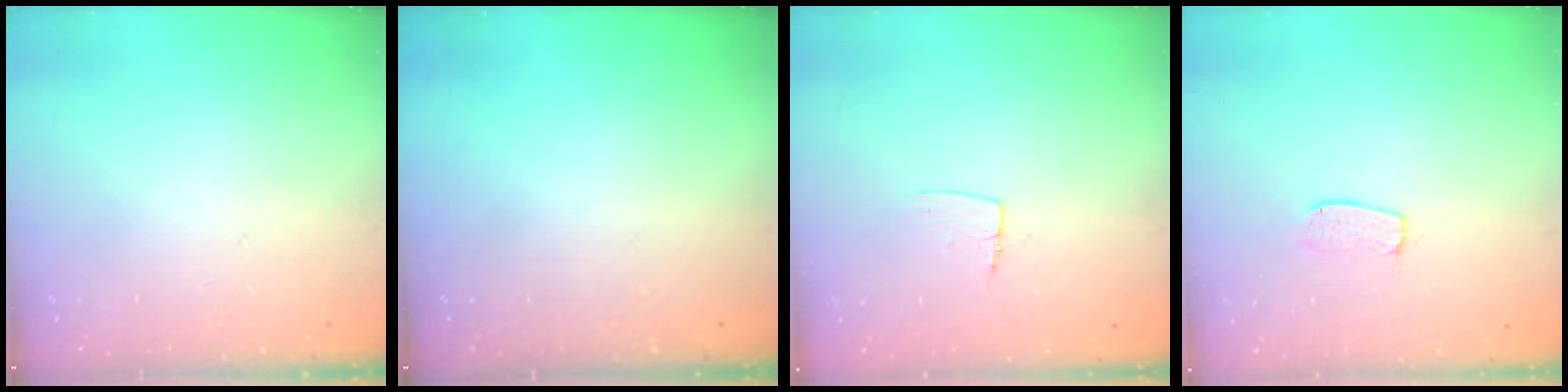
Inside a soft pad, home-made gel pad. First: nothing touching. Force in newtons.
{"total": 0.0}
{"total": 5.0, "press": 5.0, "slide": 0.3}
{"total": 5.7, "press": 5.7, "slide": 0.4}